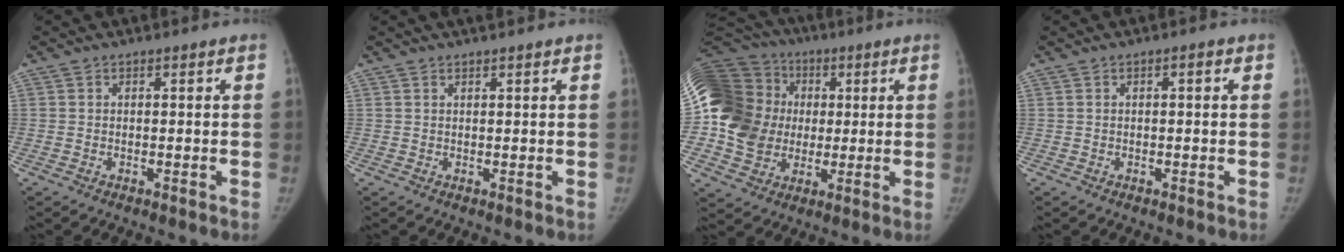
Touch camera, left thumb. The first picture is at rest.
{"total": 2.3, "force": [2.0, 0.3, 1.1], "torque": [-0.005, 0.012, 0.029]}
{"total": 26.2, "force": [1.7, 21.8, 14.5], "torque": [-0.337, 0.042, 0.037]}
{"total": 0.9, "force": [0.2, 0.3, 0.9], "torque": [-0.016, 0.002, 0.001]}